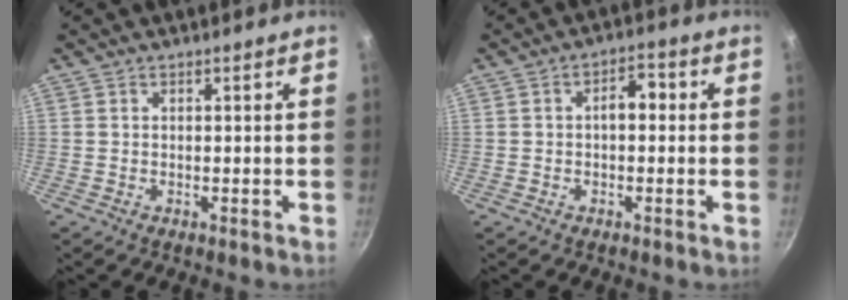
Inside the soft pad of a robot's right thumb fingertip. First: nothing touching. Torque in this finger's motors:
{"motor_torque": [-0.04, 0.93, 0.49, 0.29, 0.01]}